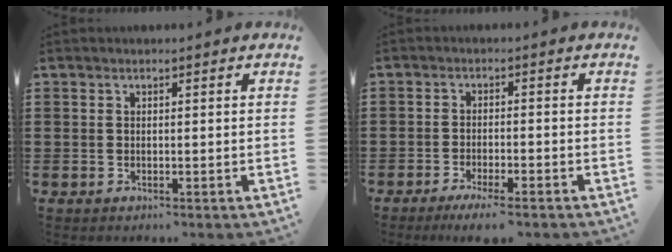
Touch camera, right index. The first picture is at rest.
{"total": 3.1, "force": [-2.6, 0.0, 1.6], "torque": [-0.033, -0.004, -0.050]}